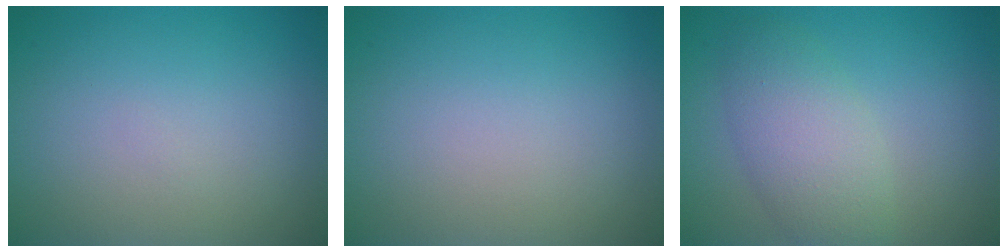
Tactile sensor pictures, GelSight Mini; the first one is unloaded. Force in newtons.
{"total": 0.0}
{"total": 4.4, "press": 4.4, "slide": 0.3}